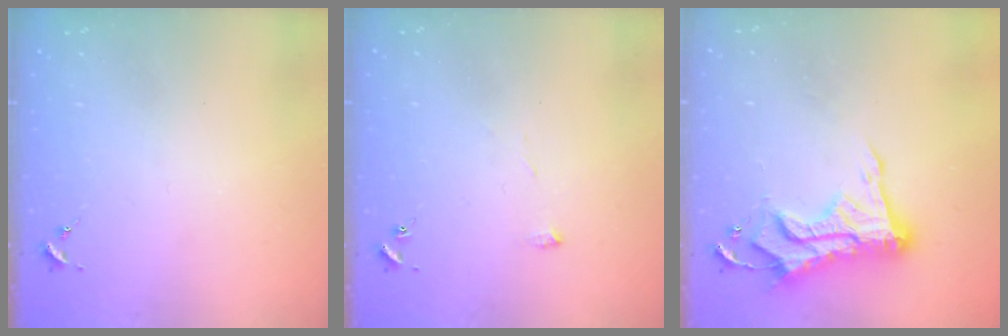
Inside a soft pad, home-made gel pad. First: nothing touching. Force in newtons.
{"total": 4.9, "press": 4.9, "slide": 0.4}
{"total": 16.4, "press": 16.4, "slide": 1.3}